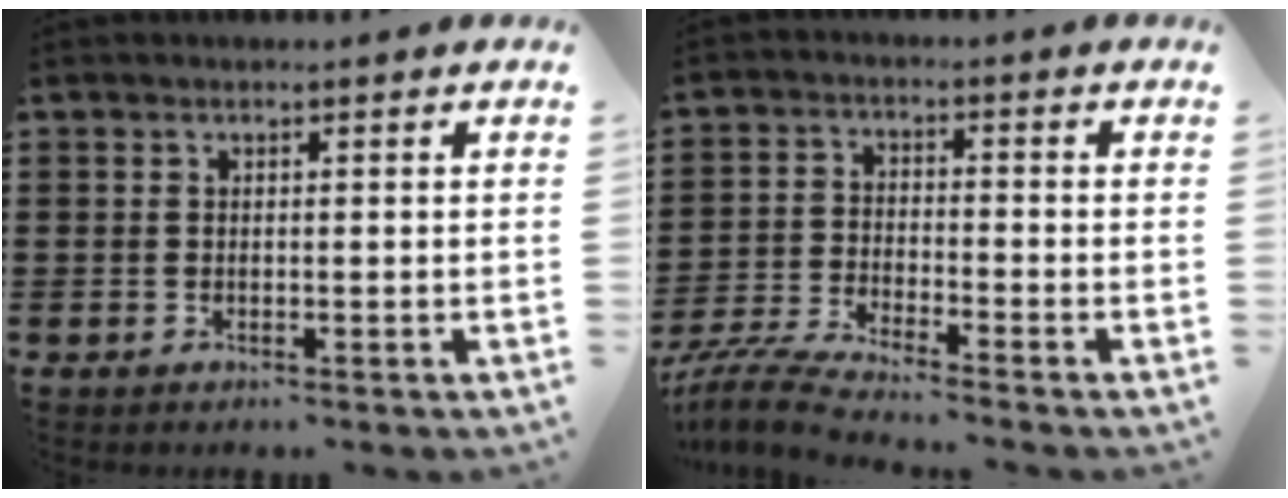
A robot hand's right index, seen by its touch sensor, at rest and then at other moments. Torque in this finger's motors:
{"motor_torque": [0.47, -0.22, -0.33, -0.05]}